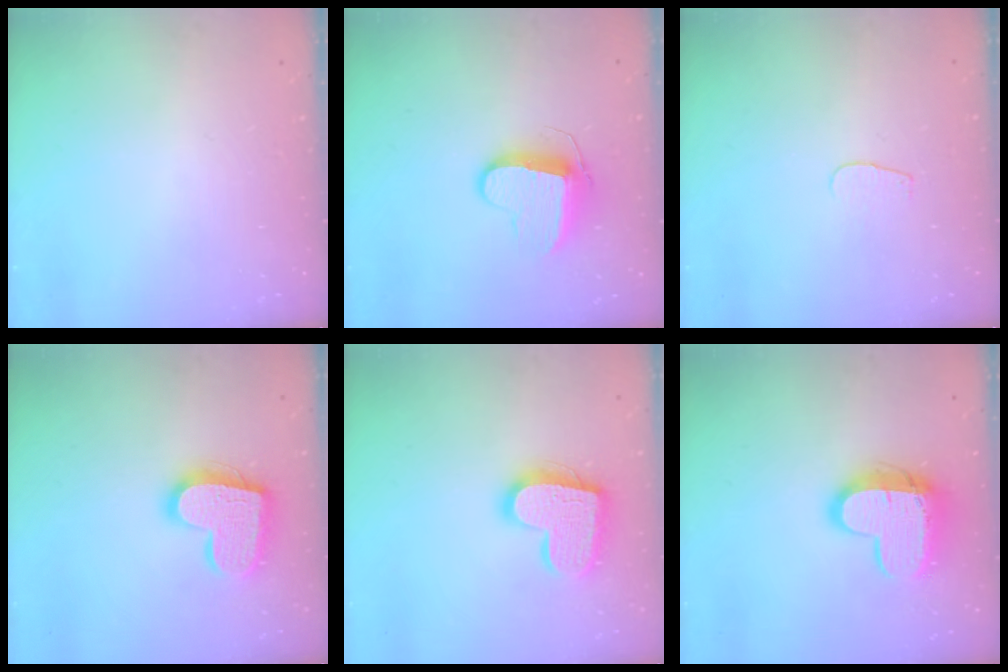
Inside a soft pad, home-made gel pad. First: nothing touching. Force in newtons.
{"total": 10.1, "press": 10.1, "slide": 0.3}
{"total": 2.8, "press": 2.8, "slide": 0.2}
{"total": 16.7, "press": 16.7, "slide": 1.1}
{"total": 16.7, "press": 16.7, "slide": 1.1}
{"total": 14.4, "press": 14.4, "slide": 1.0}